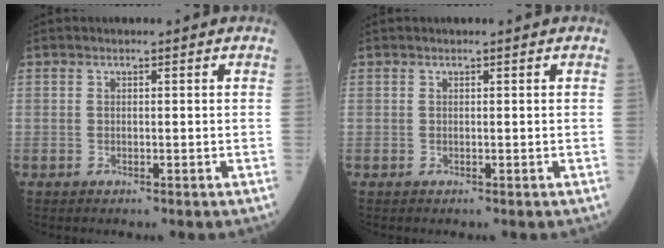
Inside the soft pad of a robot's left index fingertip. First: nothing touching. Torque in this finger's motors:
{"motor_torque": [0.00, 0.00, 0.00, 0.00]}